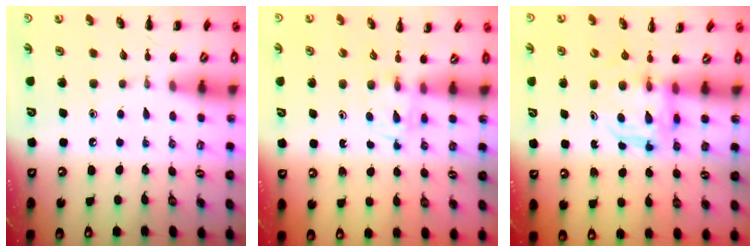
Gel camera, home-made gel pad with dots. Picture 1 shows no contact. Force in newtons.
{"total": 2.5, "press": 2.2, "slide": 1.3}
{"total": 3.8, "press": 3.7, "slide": 0.2}